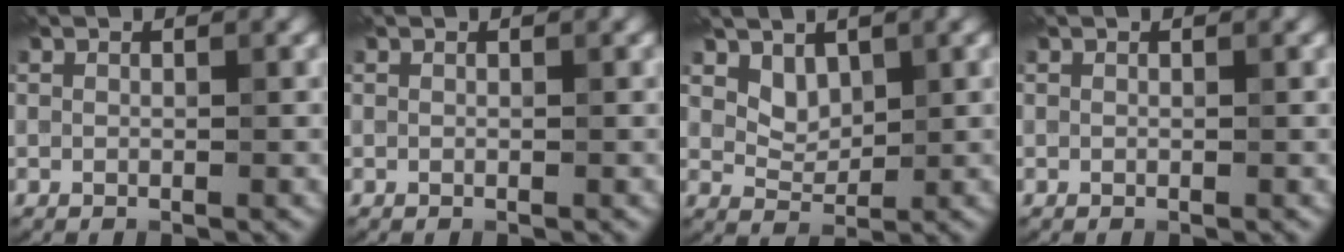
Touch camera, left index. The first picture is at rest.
{"total": 0.0}
{"total": 2.2, "force": [1.5, 1.5, 0.8], "torque": [-0.021, -0.009, 0.034]}
{"total": 0.0}